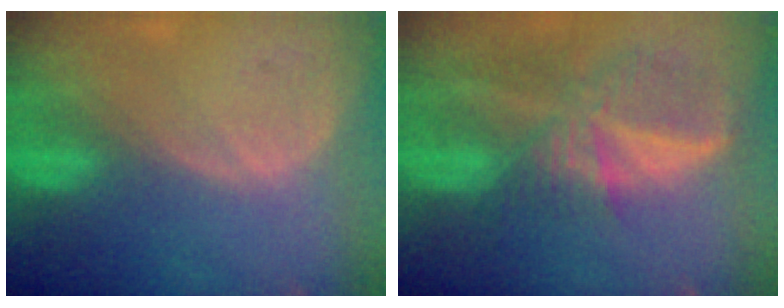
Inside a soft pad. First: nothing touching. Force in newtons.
{"total": 9.2, "press": 7.9, "slide": 4.7}